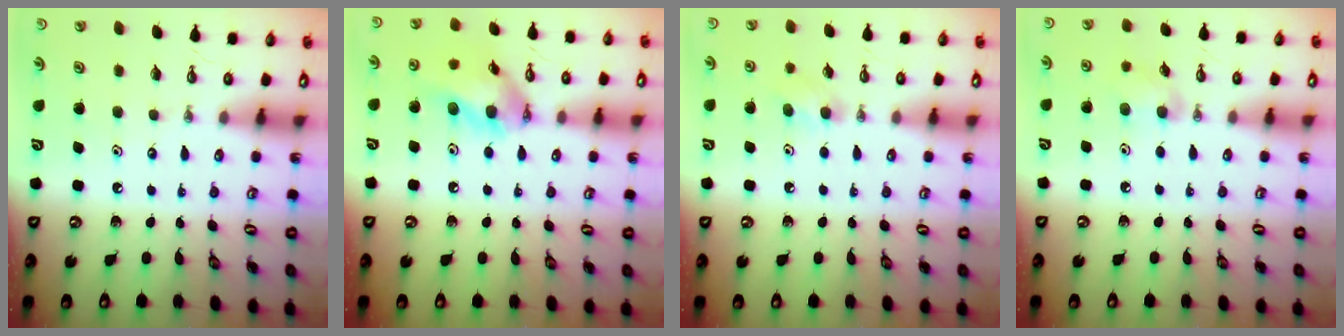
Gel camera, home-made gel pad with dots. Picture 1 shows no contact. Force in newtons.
{"total": 14.0, "press": 13.8, "slide": 2.5}
{"total": 6.8, "press": 6.4, "slide": 2.5}
{"total": 7.9, "press": 7.9, "slide": 0.9}